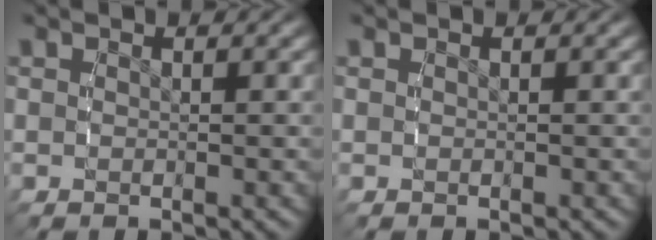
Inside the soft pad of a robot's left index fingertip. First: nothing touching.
{"total": 0.0}